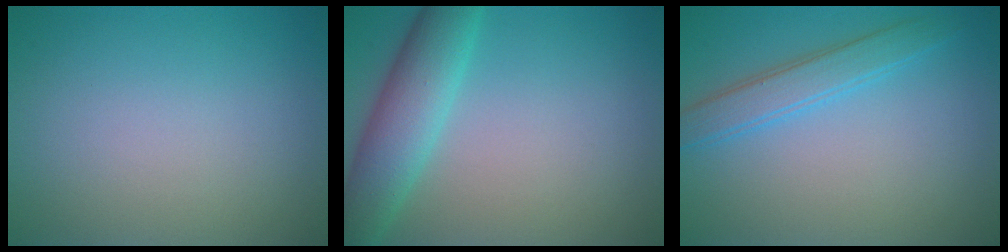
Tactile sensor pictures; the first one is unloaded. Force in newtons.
{"total": 5.4, "press": 5.4, "slide": 0.2}
{"total": 2.9, "press": 2.9, "slide": 0.0}